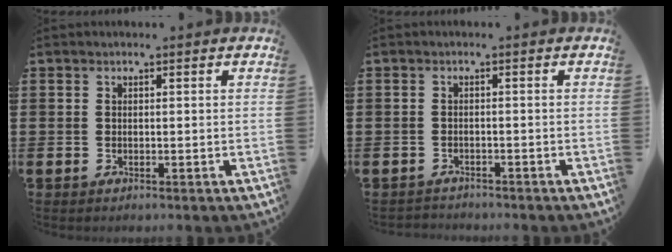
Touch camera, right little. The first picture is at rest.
{"total": 1.1, "force": [-1.1, 0.1, -0.1], "torque": [-0.001, 0.002, -0.024]}